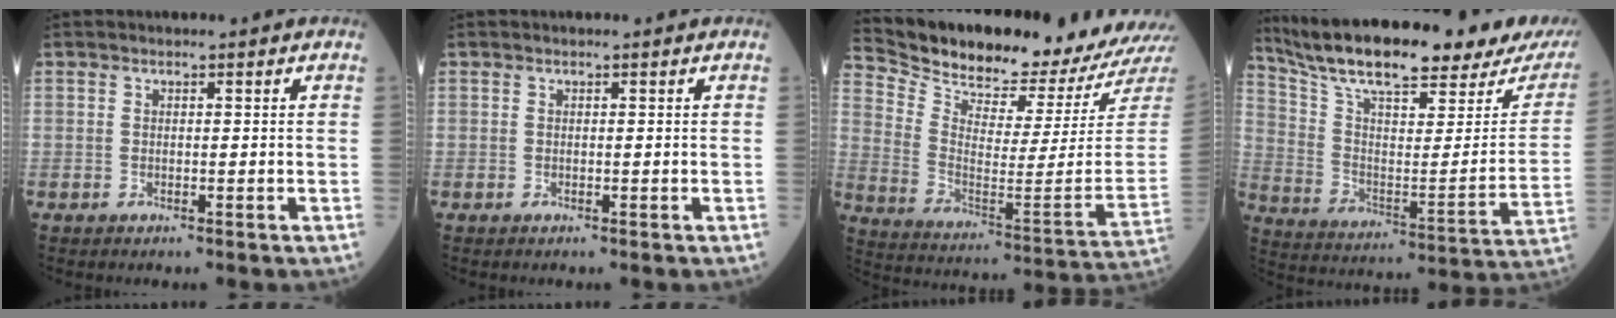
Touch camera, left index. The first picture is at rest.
{"total": 0.0}
{"total": 22.3, "force": [21.3, 1.0, 6.6], "torque": [-0.142, -0.096, 0.311]}
{"total": 27.2, "force": [22.6, 4.3, 14.5], "torque": [-0.246, -0.036, 0.326]}